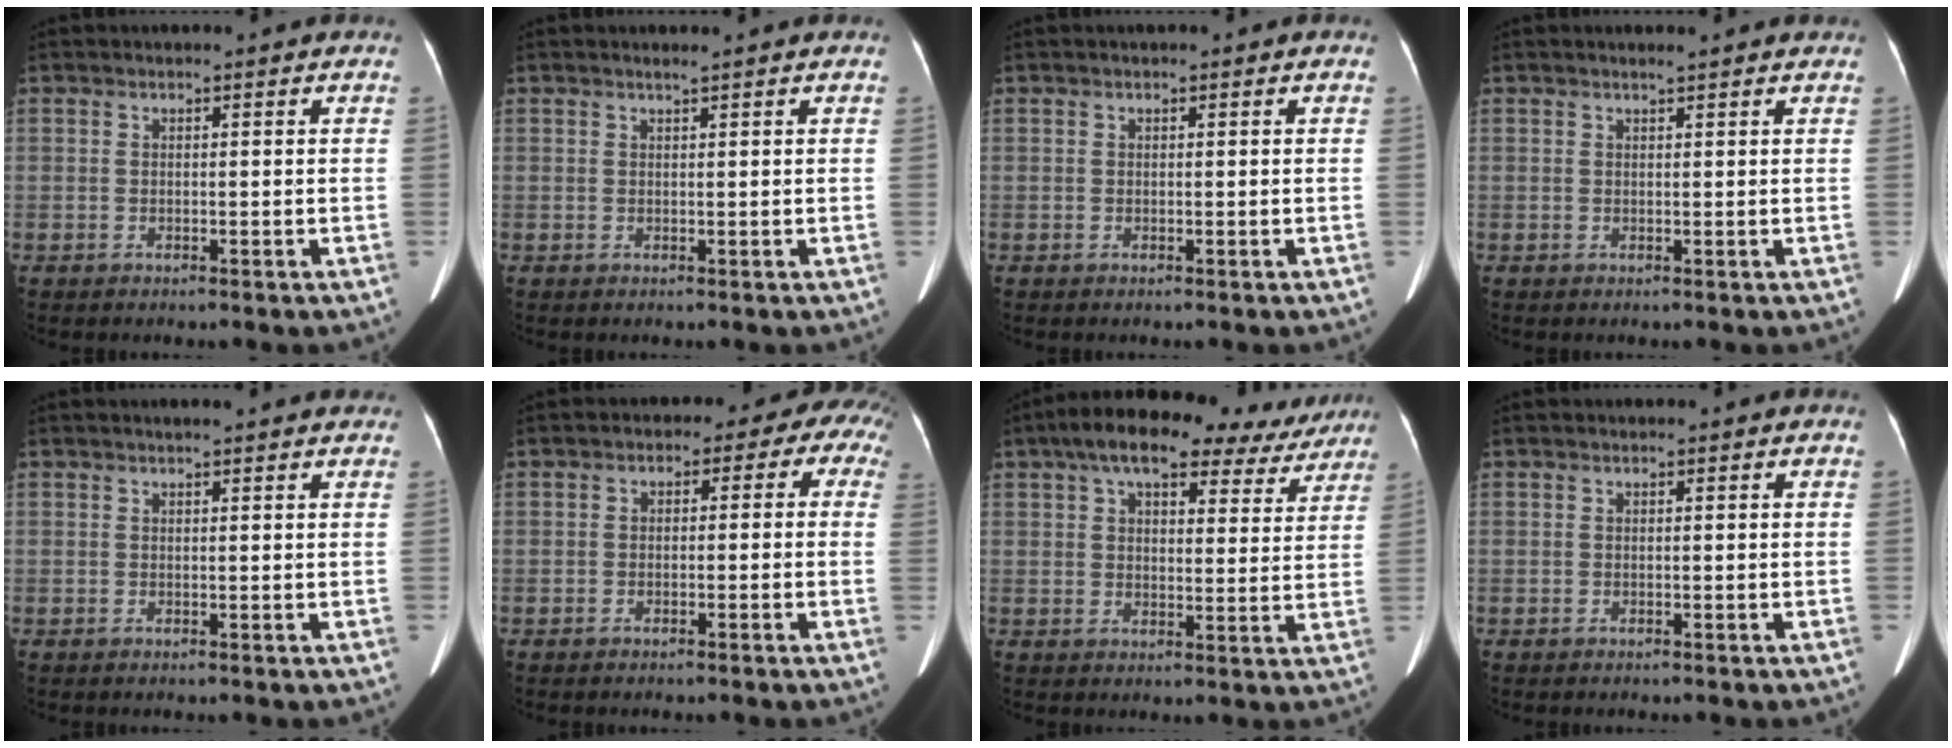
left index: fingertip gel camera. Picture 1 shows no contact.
{"total": 0.6, "force": [0.5, -0.2, 0.3], "torque": [-0.014, -0.003, 0.014]}
{"total": 0.0}
{"total": 2.2, "force": [2.0, 0.0, 1.0], "torque": [-0.015, 0.013, 0.024]}
{"total": 4.9, "force": [4.4, 0.5, 2.2], "torque": [-0.027, 0.019, 0.045]}
{"total": 6.3, "force": [0.5, 3.7, 5.1], "torque": [-0.046, 0.042, -0.004]}
{"total": 19.2, "force": [15.0, 6.6, 9.8], "torque": [-0.150, 0.052, 0.195]}
{"total": 0.0}